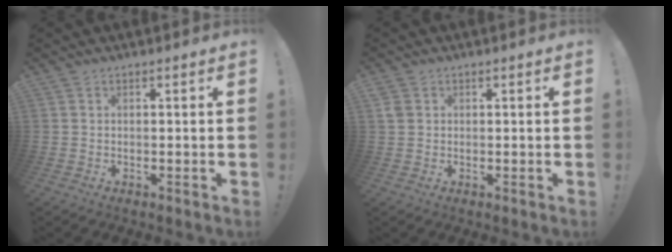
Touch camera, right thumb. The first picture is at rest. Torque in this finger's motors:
{"motor_torque": [-0.11, -0.32, 0.18, 0.03, 0.00]}